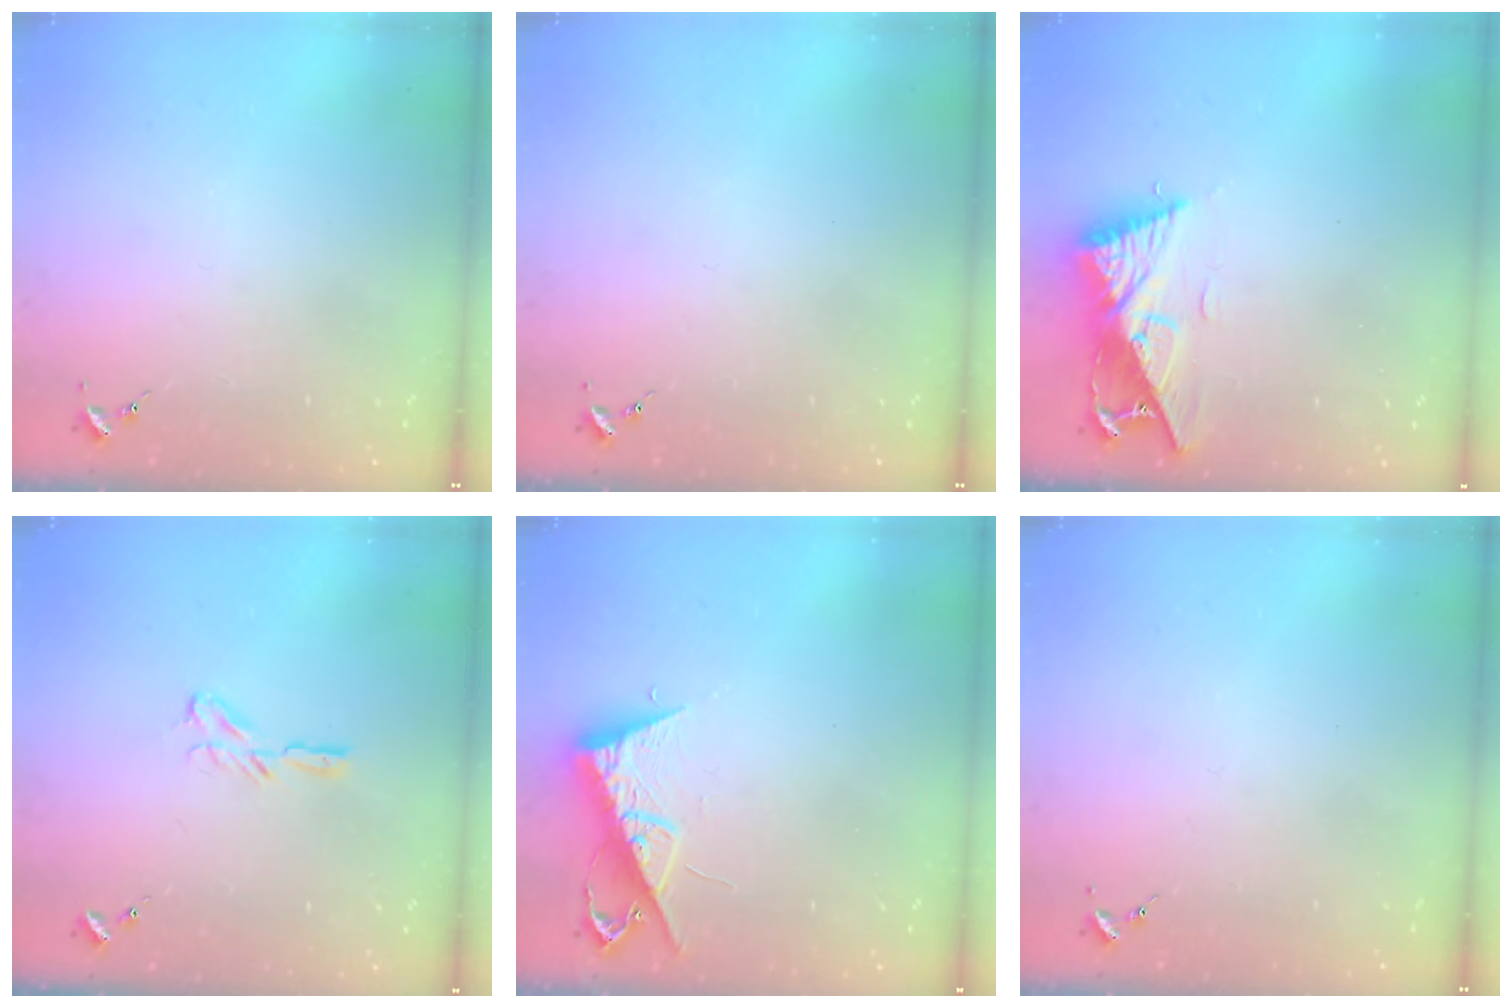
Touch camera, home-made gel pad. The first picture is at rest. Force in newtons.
{"total": 0.0}
{"total": 12.1, "press": 12.1, "slide": 1.2}
{"total": 5.9, "press": 5.9, "slide": 0.5}
{"total": 12.0, "press": 11.9, "slide": 0.7}
{"total": 0.0}